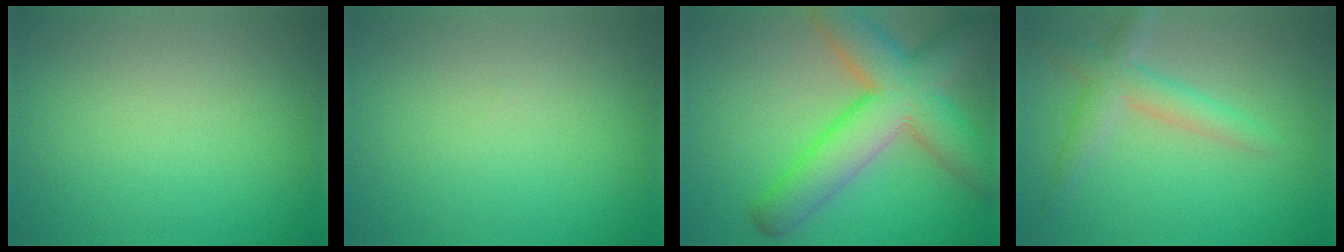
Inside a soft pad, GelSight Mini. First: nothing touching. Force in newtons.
{"total": 0.0}
{"total": 9.8, "press": 9.8, "slide": 0.5}
{"total": 3.2, "press": 3.2, "slide": 0.2}